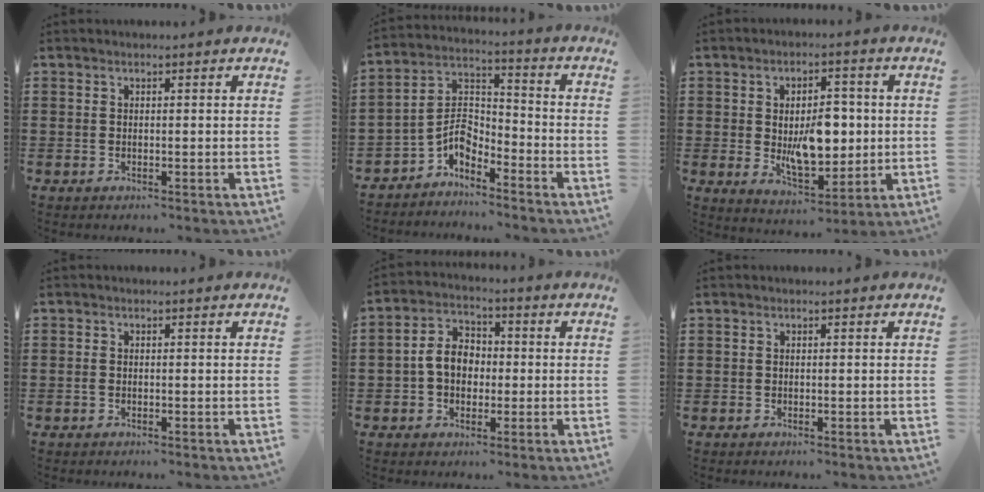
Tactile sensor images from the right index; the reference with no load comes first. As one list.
[{"total": 4.9, "force": [-3.4, 2.7, 2.3], "torque": [-0.065, -0.006, -0.077]}, {"total": 8.8, "force": [0.0, 4.9, 7.3], "torque": [-0.109, -0.002, -0.004]}, {"total": 0.7, "force": [-0.1, 0.3, 0.6], "torque": [-0.021, -0.004, -0.005]}, {"total": 5.9, "force": [-0.6, 4.3, 3.9], "torque": [-0.096, 0.010, -0.019]}, {"total": 0.0}]